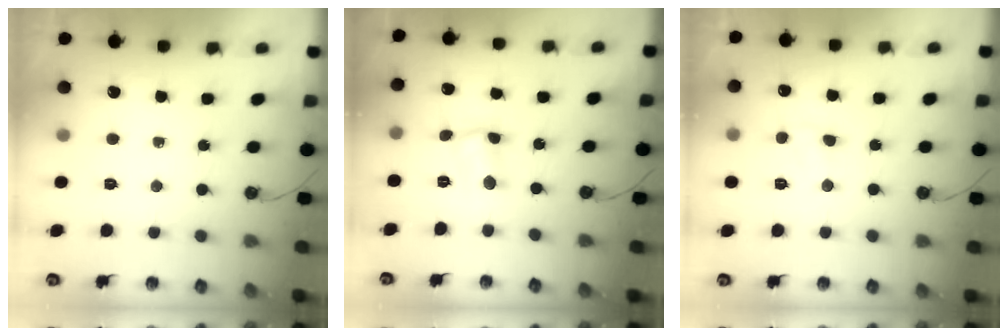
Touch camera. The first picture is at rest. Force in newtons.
{"total": 4.4, "press": 3.1, "slide": 3.2}
{"total": 5.1, "press": 5.1, "slide": 0.4}